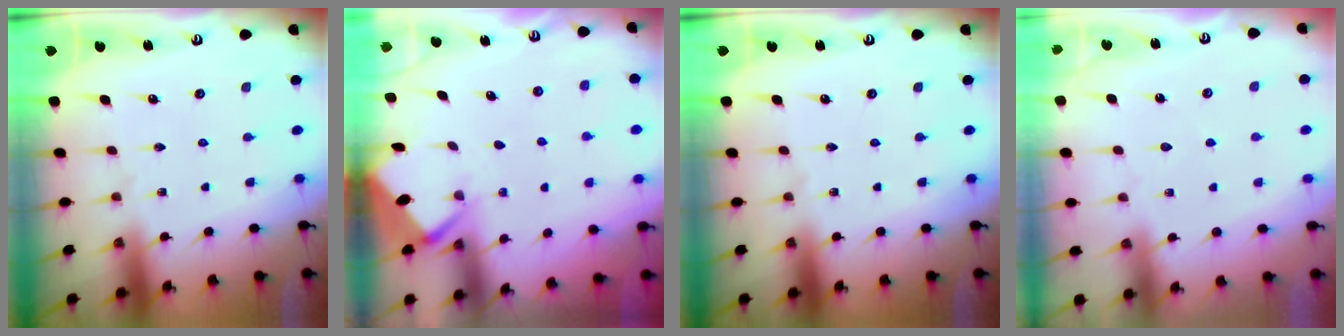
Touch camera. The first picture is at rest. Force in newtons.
{"total": 2.6, "press": 2.6, "slide": 0.4}
{"total": 0.0}
{"total": 2.5, "press": 2.5, "slide": 0.4}